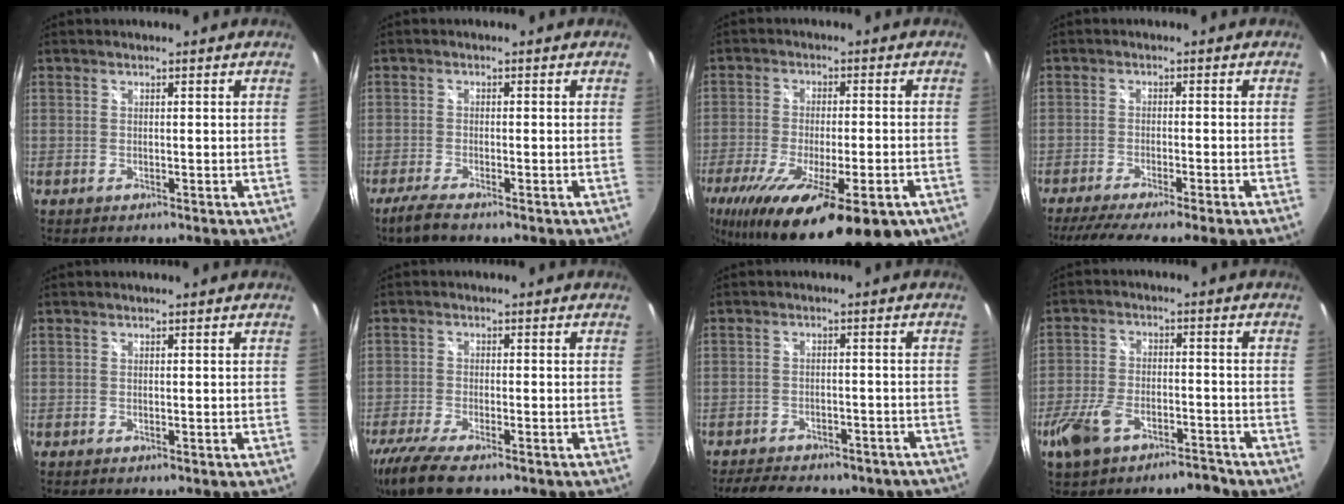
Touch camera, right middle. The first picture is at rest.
{"total": 3.5, "force": [-2.7, 0.2, 2.2], "torque": [-0.060, -0.008, -0.054]}
{"total": 23.5, "force": [-15.1, 6.2, 16.9], "torque": [-0.316, -0.076, -0.232]}
{"total": 8.5, "force": [-7.1, -1.0, 4.6], "torque": [-0.095, -0.027, -0.113]}
{"total": 0.0}
{"total": 10.9, "force": [-8.1, 2.7, 6.7], "torque": [-0.158, -0.044, -0.149]}
{"total": 14.5, "force": [-11.9, 5.6, 6.1], "torque": [-0.133, -0.004, -0.149]}
{"total": 10.1, "force": [-7.0, 4.8, 5.4], "torque": [-0.120, 0.003, -0.124]}